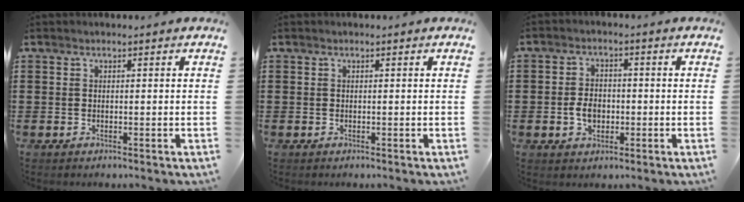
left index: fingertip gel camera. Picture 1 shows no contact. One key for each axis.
{"total": 0.0}
{"total": 3.9, "fx": -0.8, "fy": 2.7, "fz": 2.7, "tx": -0.053, "ty": -0.001, "tz": -0.020}